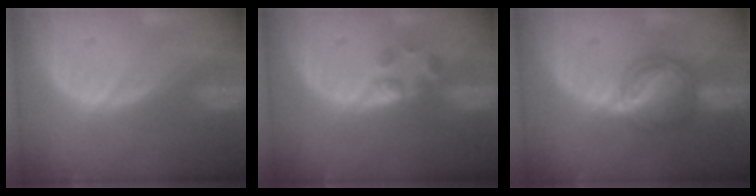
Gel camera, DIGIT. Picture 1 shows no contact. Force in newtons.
{"total": 2.6, "press": 2.4, "slide": 0.9}
{"total": 6.0, "press": 6.0, "slide": 0.3}